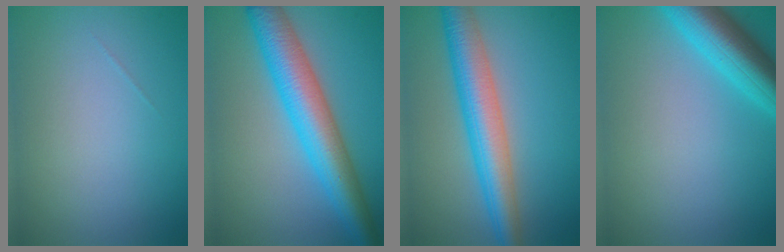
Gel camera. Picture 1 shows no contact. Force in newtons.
{"total": 7.8, "press": 7.8, "slide": 0.1}
{"total": 6.8, "press": 6.8, "slide": 0.1}
{"total": 6.6, "press": 6.6, "slide": 0.3}